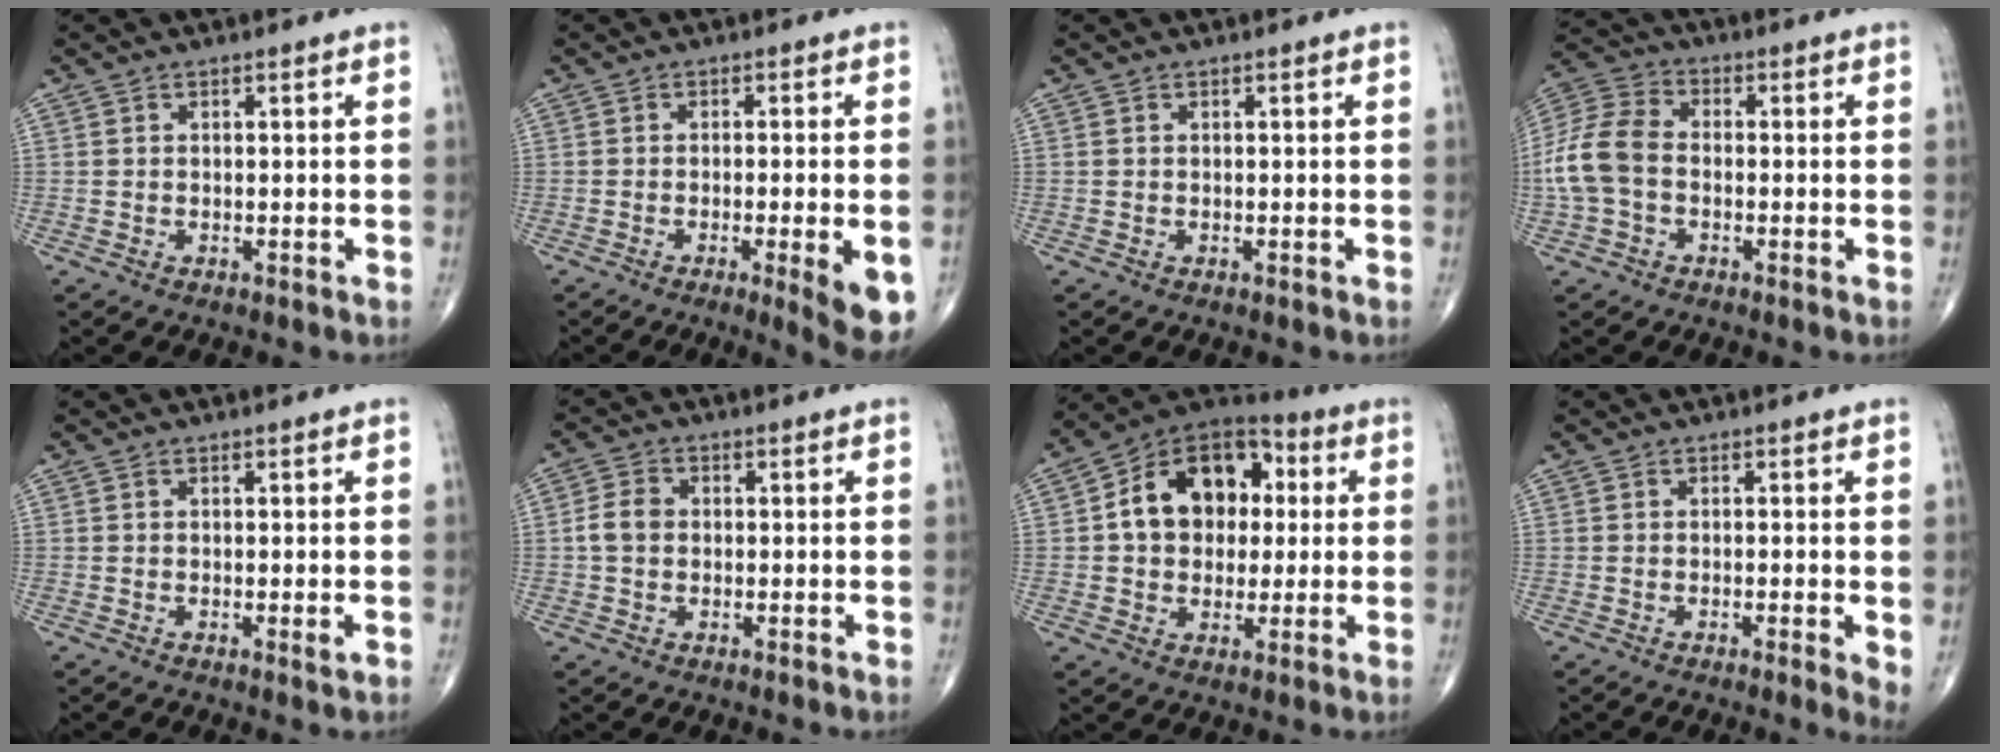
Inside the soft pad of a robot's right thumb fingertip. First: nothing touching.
{"total": 8.6, "force": [-3.1, 1.2, 8.0], "torque": [-0.104, -0.011, -0.041]}
{"total": 0.0}
{"total": 10.5, "force": [-1.5, 7.4, 7.4], "torque": [-0.159, 0.029, -0.041]}
{"total": 1.2, "force": [-0.2, 0.1, 1.2], "torque": [-0.016, -0.005, -0.003]}
{"total": 4.1, "force": [-0.1, 3.2, 2.5], "torque": [-0.047, 0.010, -0.007]}
{"total": 16.9, "force": [2.3, 12.4, 11.2], "torque": [-0.133, 0.023, 0.029]}
{"total": 3.2, "force": [-0.5, 0.5, 3.1], "torque": [-0.049, -0.011, -0.013]}